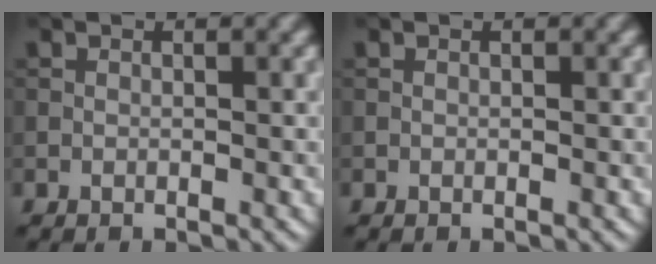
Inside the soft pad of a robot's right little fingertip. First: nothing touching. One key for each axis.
{"total": 0.0}